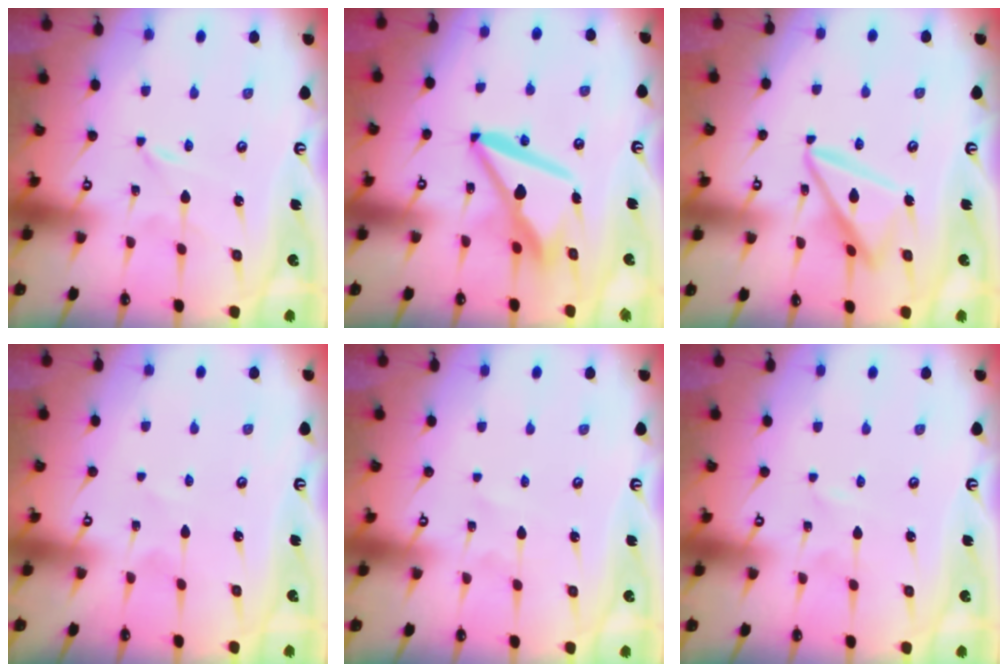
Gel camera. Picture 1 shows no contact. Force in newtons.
{"total": 11.8, "press": 11.7, "slide": 1.7}
{"total": 14.4, "press": 14.4, "slide": 1.4}
{"total": 1.4, "press": 1.4, "slide": 0.3}
{"total": 1.3, "press": 1.3, "slide": 0.1}
{"total": 0.0}